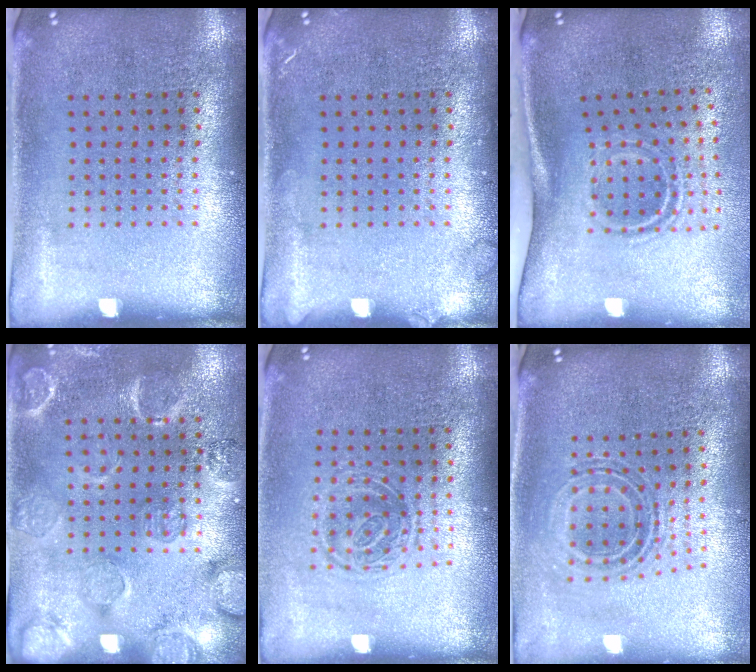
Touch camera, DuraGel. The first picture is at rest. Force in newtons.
{"total": 0.8, "press": 0.8, "slide": 0.1}
{"total": 1.8, "press": 1.1, "slide": 1.5}
{"total": 2.5, "press": 2.2, "slide": 1.3}
{"total": 1.4, "press": 1.0, "slide": 0.9}
{"total": 0.7, "press": 0.7, "slide": 0.2}